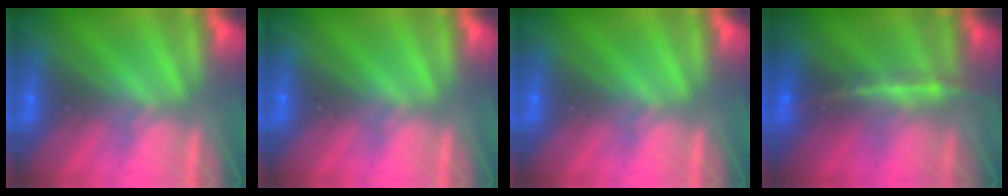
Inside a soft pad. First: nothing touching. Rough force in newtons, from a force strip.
{"total": 0.0}
{"total": 0.0}
{"total": 2.4}